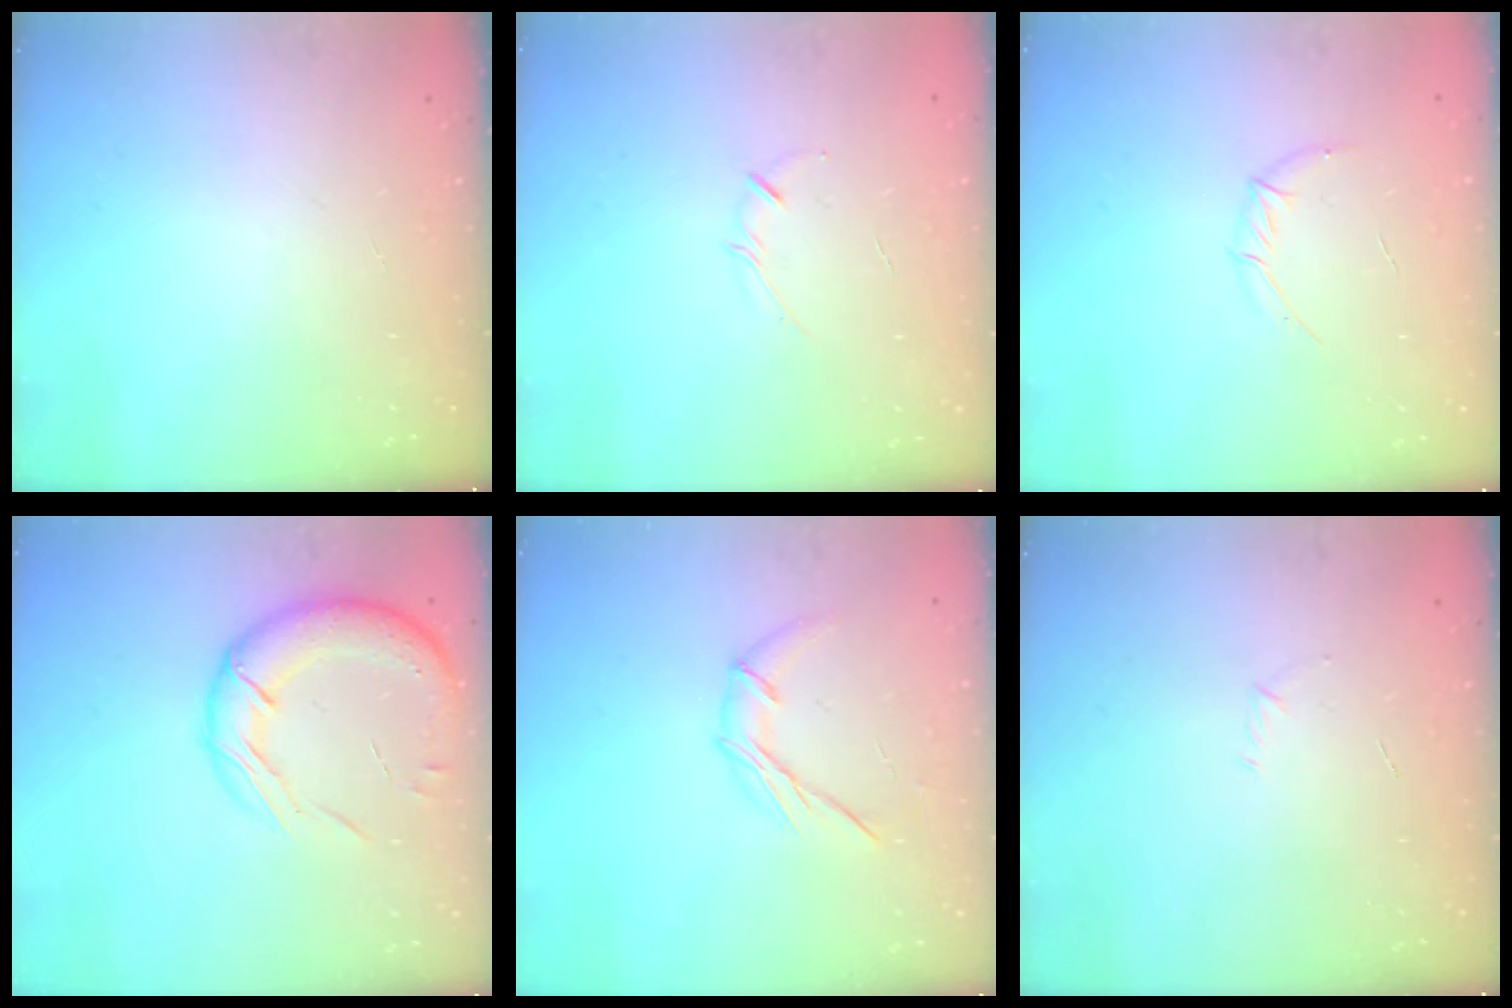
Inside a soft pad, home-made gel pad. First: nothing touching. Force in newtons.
{"total": 2.9, "press": 2.8, "slide": 0.6}
{"total": 4.8, "press": 4.7, "slide": 1.3}
{"total": 17.6, "press": 17.1, "slide": 4.2}
{"total": 7.4, "press": 7.3, "slide": 0.8}
{"total": 2.7, "press": 2.6, "slide": 0.7}